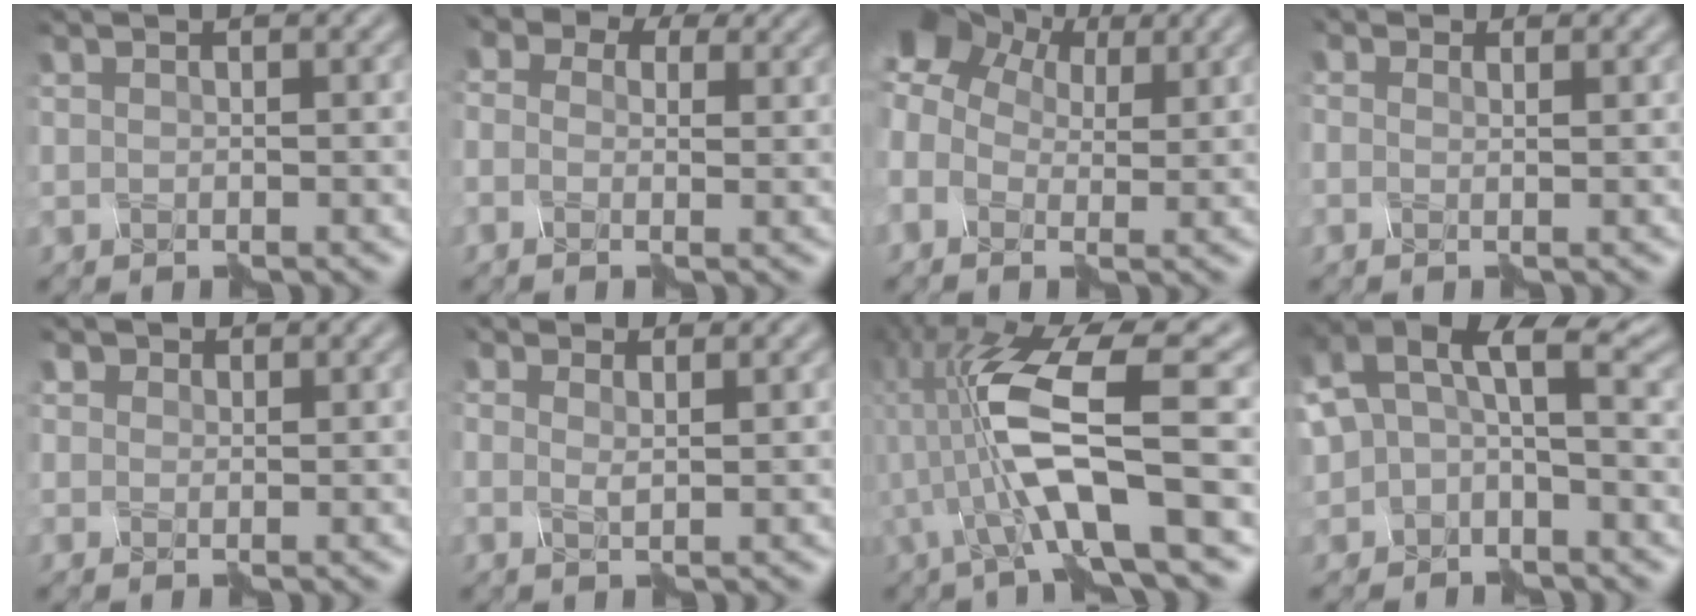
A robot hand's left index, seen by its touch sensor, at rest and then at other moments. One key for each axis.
{"total": 8.3, "fx": 3.6, "fy": 5.8, "fz": 4.7, "tx": -0.073, "ty": 0.021, "tz": 0.028}
{"total": 7.6, "fx": 1.6, "fy": 5.6, "fz": 4.9, "tx": -0.118, "ty": 0.024, "tz": 0.035}
{"total": 1.1, "fx": 0.5, "fy": 1.0, "fz": 0.4, "tx": -0.001, "ty": 0.007, "tz": -0.010}
{"total": 1.1, "fx": 0.5, "fy": 1.0, "fz": -0.2, "tx": 0.001, "ty": 0.000, "tz": 0.009}
{"total": 1.3, "fx": 0.6, "fy": 0.9, "fz": 0.7, "tx": -0.006, "ty": 0.004, "tz": -0.006}
{"total": 9.8, "fx": -2.1, "fy": 1.6, "fz": 9.4, "tx": -0.190, "ty": 0.015, "tz": -0.037}
{"total": 7.1, "fx": 2.0, "fy": 4.4, "fz": 5.2, "tx": -0.119, "ty": 0.010, "tz": 0.037}